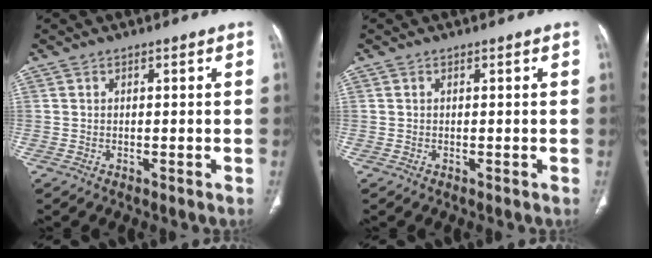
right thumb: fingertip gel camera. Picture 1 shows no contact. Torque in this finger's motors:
{"motor_torque": [0.09, 0.13, 0.32, 0.09, -0.02]}